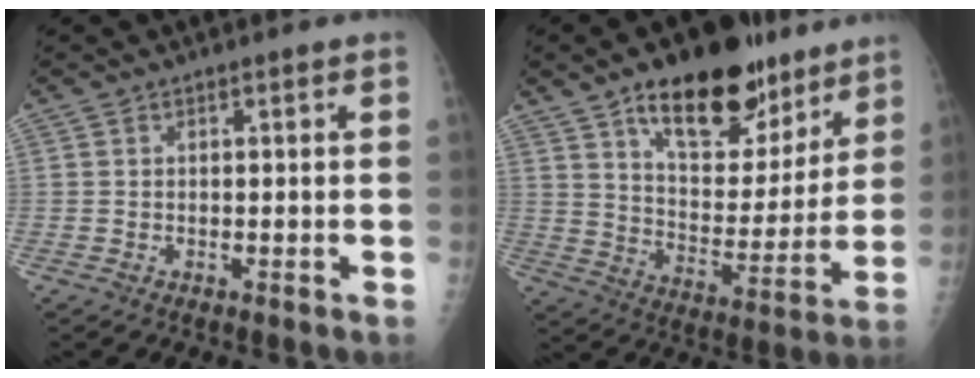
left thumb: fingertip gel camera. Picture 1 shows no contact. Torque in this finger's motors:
{"motor_torque": [0.63, 0.57, 1.27, -1.48, 0.15]}